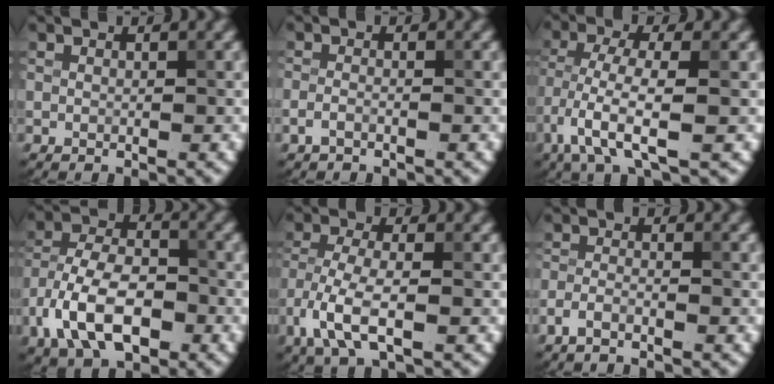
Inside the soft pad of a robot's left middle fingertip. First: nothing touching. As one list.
[{"total": 1.1, "force": [-0.8, 0.4, 0.7], "torque": [-0.018, 0.002, -0.018]}, {"total": 5.5, "force": [-2.6, 1.4, 4.7], "torque": [-0.099, 0.000, -0.056]}, {"total": 8.8, "force": [-3.8, 4.9, 6.2], "torque": [-0.128, 0.001, -0.078]}, {"total": 5.3, "force": [-2.4, 2.0, 4.3], "torque": [-0.098, -0.004, -0.055]}, {"total": 1.7, "force": [-1.2, 0.4, 1.0], "torque": [-0.023, 0.000, -0.031]}]